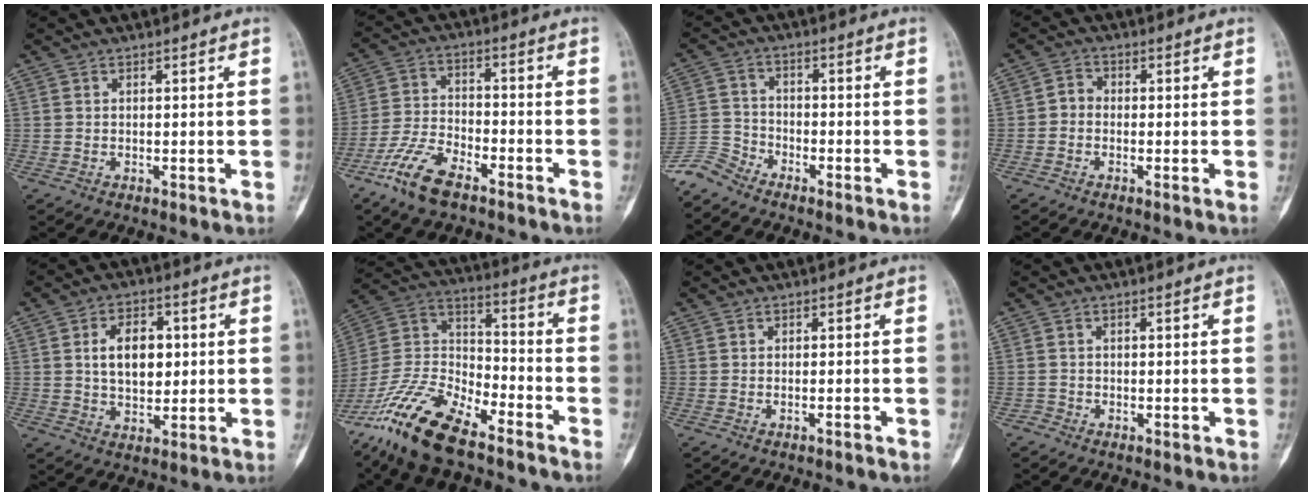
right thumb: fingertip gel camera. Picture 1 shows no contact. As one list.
[{"total": 10.2, "force": [-6.9, 3.9, 6.4], "torque": [-0.142, 0.032, -0.137]}, {"total": 5.4, "force": [-5.2, 1.3, 0.9], "torque": [-0.025, 0.016, -0.113]}, {"total": 2.4, "force": [-0.8, 1.6, 1.7], "torque": [-0.023, 0.005, -0.030]}, {"total": 9.6, "force": [1.6, 6.2, 7.1], "torque": [-0.087, 0.002, 0.029]}, {"total": 18.9, "force": [-13.8, 6.5, 11.2], "torque": [-0.230, 0.063, -0.262]}, {"total": 0.7, "force": [-0.5, 0.0, 0.5], "torque": [-0.014, 0.007, -0.003]}, {"total": 1.1, "force": [-0.7, 0.7, -0.3], "torque": [0.016, 0.006, -0.022]}]